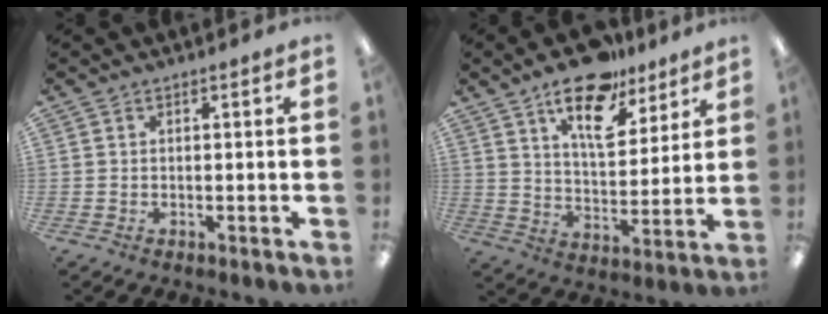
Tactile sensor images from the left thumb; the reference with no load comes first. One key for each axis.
{"total": 16.6, "fx": 11.5, "fy": 7.5, "fz": 9.3, "tx": -0.140, "ty": -0.061, "tz": 0.197}